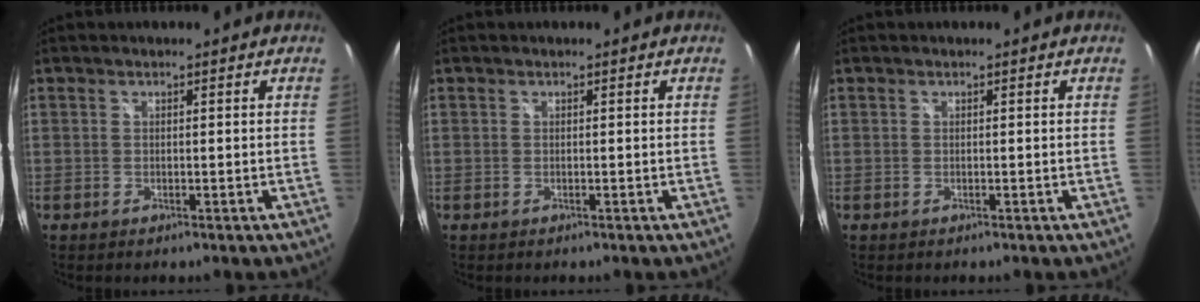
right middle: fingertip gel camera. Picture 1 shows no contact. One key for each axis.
{"total": 0.0}
{"total": 0.0}